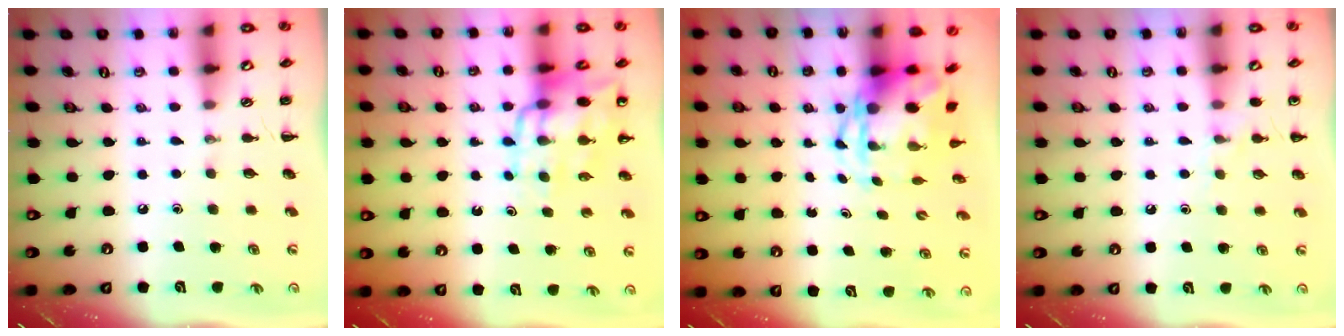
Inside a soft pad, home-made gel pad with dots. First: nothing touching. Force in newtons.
{"total": 13.7, "press": 13.3, "slide": 3.3}
{"total": 4.4, "press": 4.2, "slide": 1.1}
{"total": 6.1, "press": 5.7, "slide": 2.2}